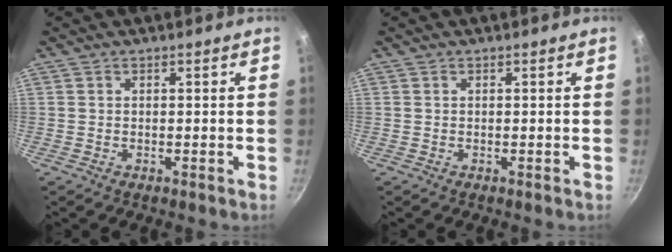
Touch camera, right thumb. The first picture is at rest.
{"total": 0.0}